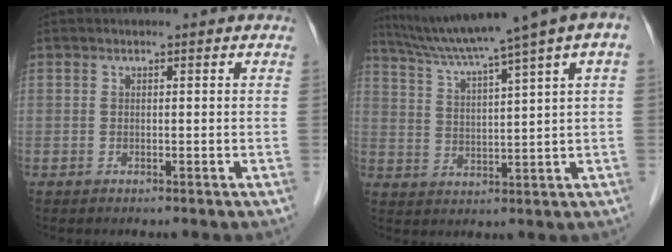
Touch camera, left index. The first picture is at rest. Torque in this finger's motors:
{"motor_torque": [0.69, -0.77, 0.91, 0.21]}